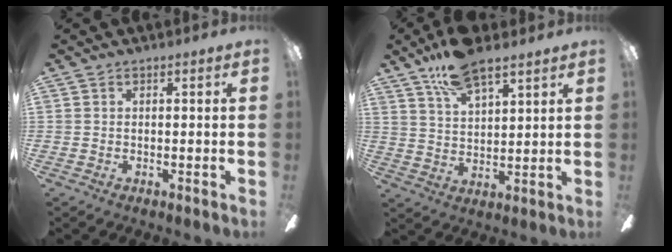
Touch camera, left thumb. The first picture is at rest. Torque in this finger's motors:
{"motor_torque": [1.62, 0.70, 1.18, -1.03, 0.08]}